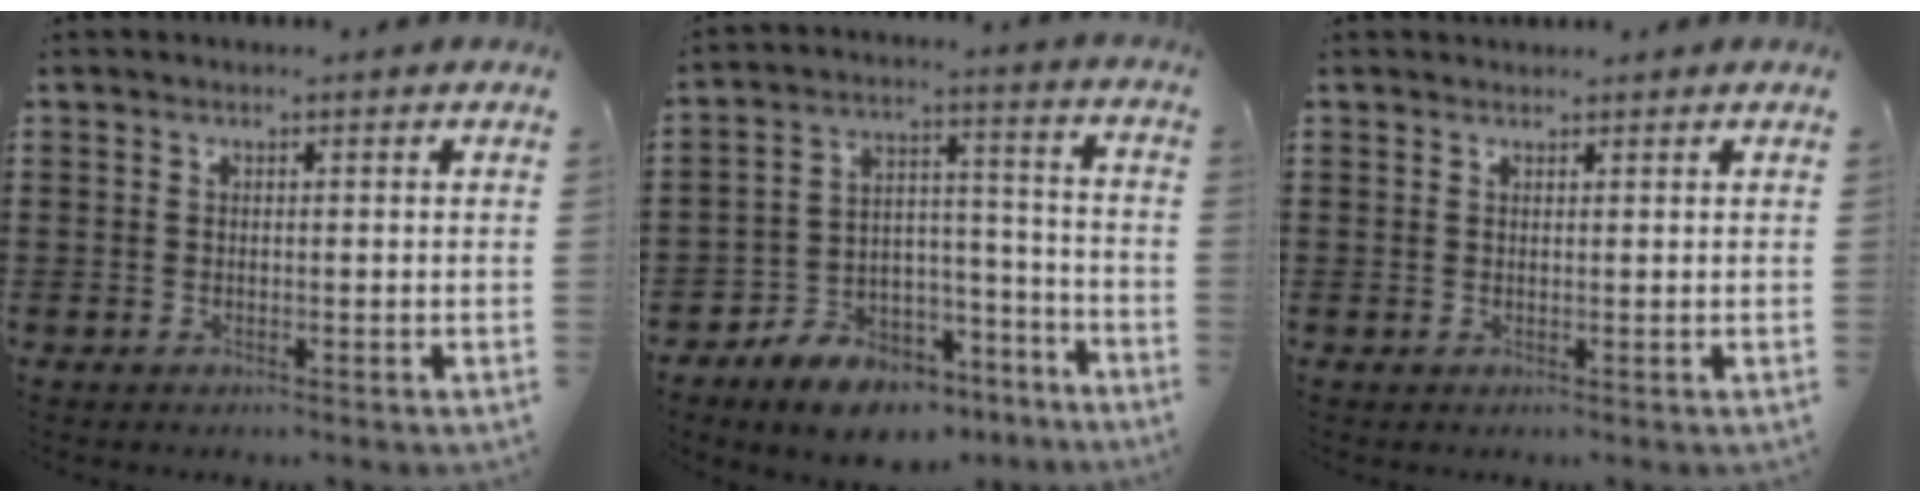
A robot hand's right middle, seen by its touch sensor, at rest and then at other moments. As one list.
[{"total": 8.3, "force": [-7.3, 3.4, 1.8], "torque": [-0.035, 0.033, -0.140]}, {"total": 0.7, "force": [0.6, 0.3, -0.1], "torque": [0.007, -0.002, 0.011]}]